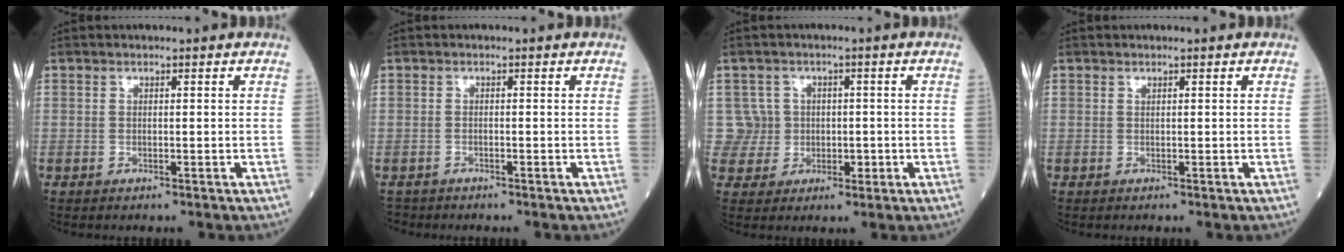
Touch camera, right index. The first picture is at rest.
{"total": 1.6, "force": [-1.5, 0.6, -0.4], "torque": [0.003, -0.002, -0.025]}
{"total": 4.4, "force": [0.4, 4.4, -0.5], "torque": [0.024, 0.016, 0.013]}
{"total": 0.0}